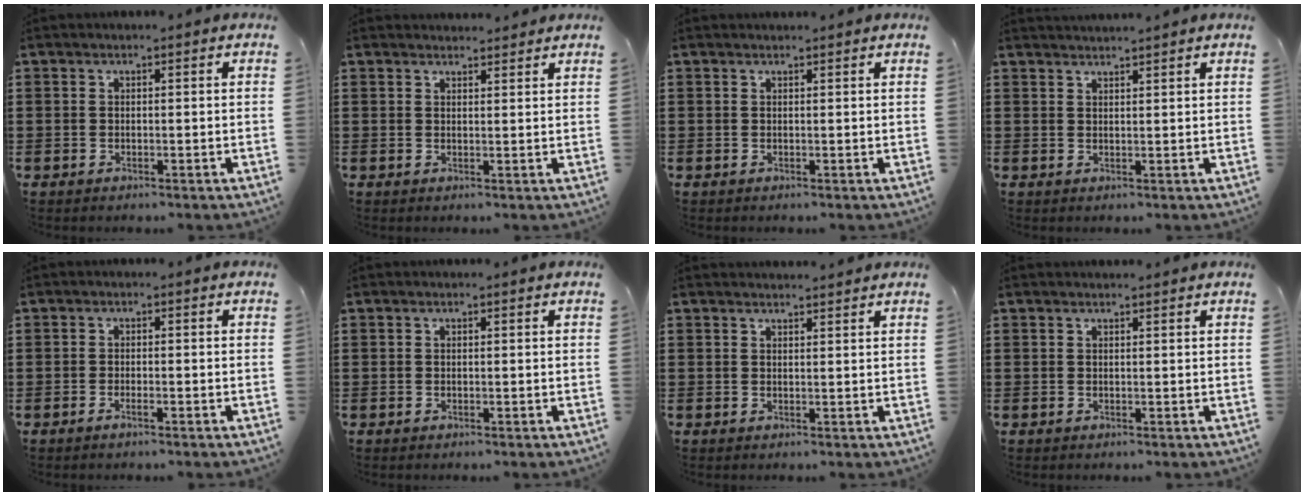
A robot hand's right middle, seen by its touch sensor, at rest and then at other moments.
{"total": 1.9, "force": [1.8, 0.1, -0.2], "torque": [-0.002, 0.001, 0.037]}
{"total": 0.5, "force": [0.5, -0.1, 0.1], "torque": [-0.002, 0.002, 0.010]}
{"total": 1.7, "force": [1.6, -0.3, -0.1], "torque": [0.000, -0.001, 0.032]}
{"total": 1.0, "force": [-0.6, 0.1, 0.8], "torque": [-0.015, -0.004, -0.011]}
{"total": 0.0}
{"total": 1.6, "force": [1.6, -0.1, -0.1], "torque": [-0.002, -0.001, 0.031]}
{"total": 0.7, "force": [0.7, -0.1, 0.1], "torque": [-0.002, 0.000, 0.013]}